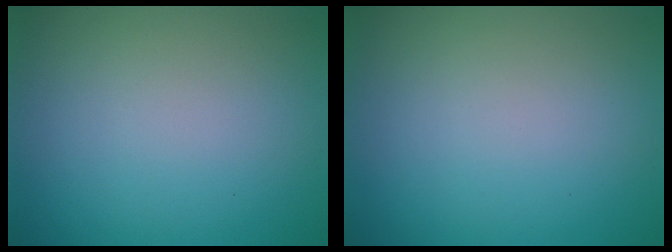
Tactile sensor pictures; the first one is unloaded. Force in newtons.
{"total": 0.0}